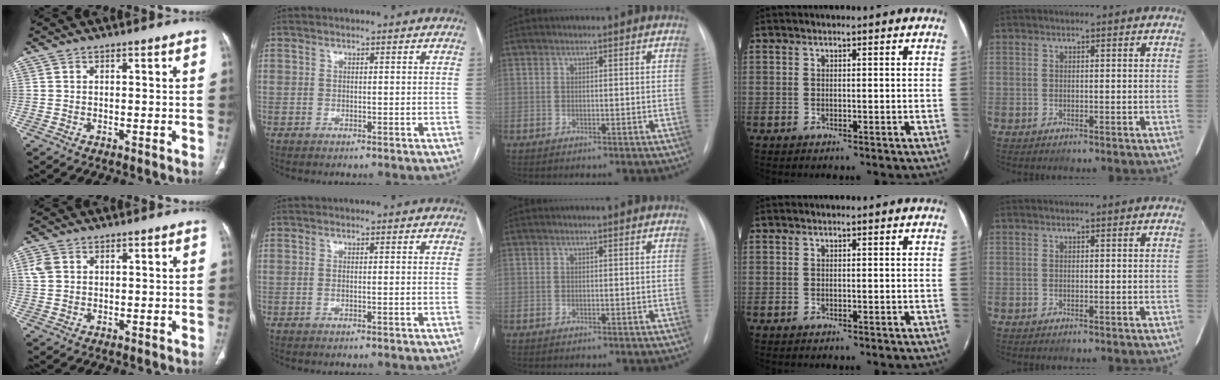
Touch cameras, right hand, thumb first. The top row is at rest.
{"thumb": {"total": 3.0, "force": [1.2, 2.2, 1.6], "torque": [-0.036, 0.003, 0.031]}, "index": {"total": 0.7, "force": [-0.1, 0.1, 0.7], "torque": [-0.016, -0.002, 0.000]}}